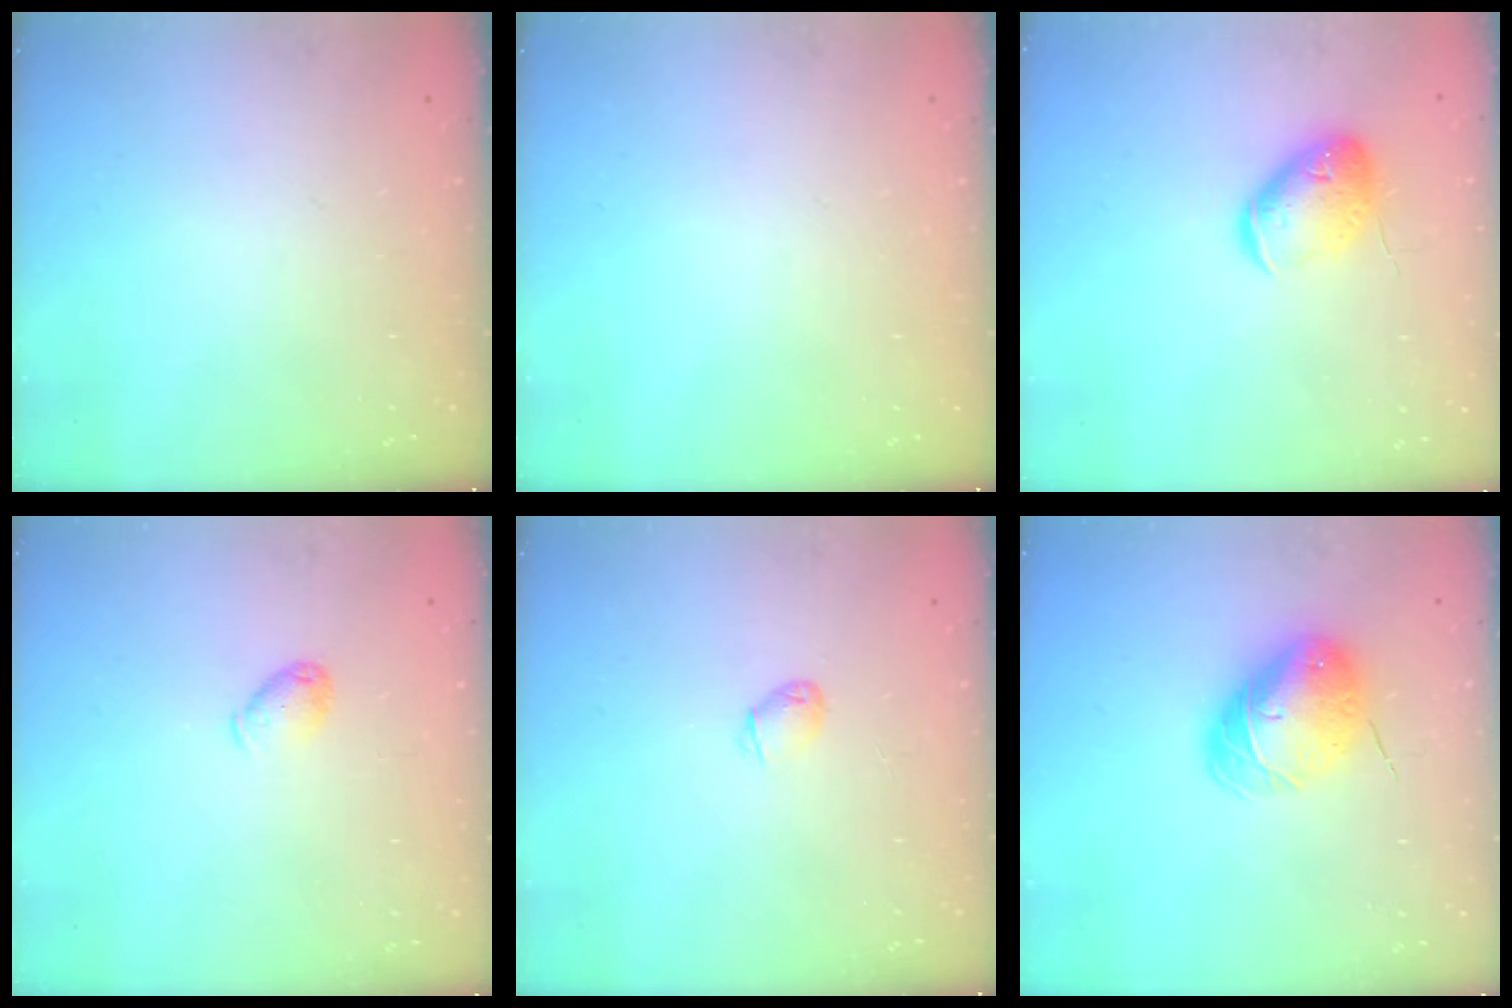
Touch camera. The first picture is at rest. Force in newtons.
{"total": 0.0}
{"total": 11.9, "press": 11.8, "slide": 1.4}
{"total": 5.1, "press": 5.0, "slide": 1.0}
{"total": 2.4, "press": 2.4, "slide": 0.4}
{"total": 9.4, "press": 9.2, "slide": 1.8}